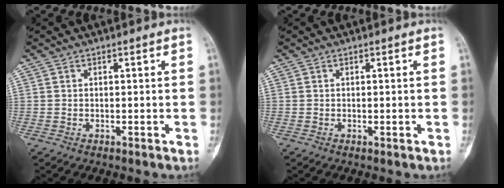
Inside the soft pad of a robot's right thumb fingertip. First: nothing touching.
{"total": 0.5, "force": [-0.1, 0.2, 0.5], "torque": [-0.008, -0.002, 0.001]}